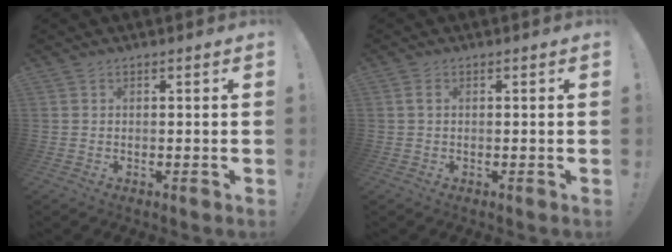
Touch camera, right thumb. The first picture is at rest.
{"total": 1.3, "force": [0.3, 0.6, 1.1], "torque": [-0.016, 0.000, 0.004]}